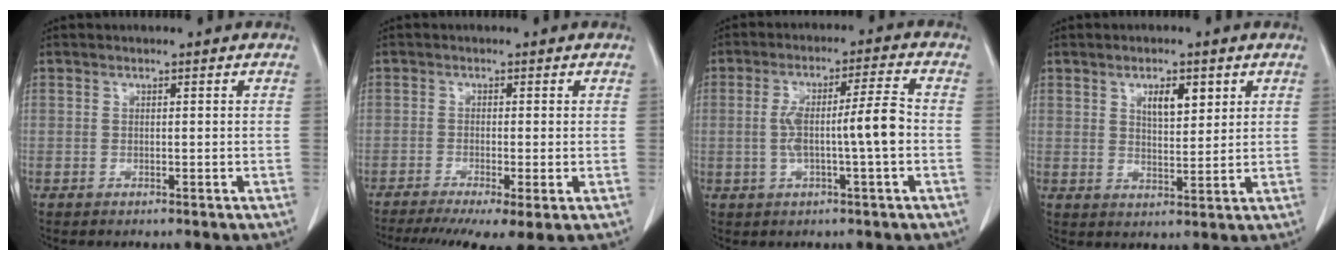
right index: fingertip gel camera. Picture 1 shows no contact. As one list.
[{"total": 9.7, "force": [-6.5, 1.6, 7.1], "torque": [-0.113, -0.018, -0.104]}, {"total": 8.1, "force": [-1.0, 0.1, 8.0], "torque": [-0.148, 0.017, -0.016]}, {"total": 5.0, "force": [2.4, 1.9, 3.9], "torque": [-0.067, -0.001, 0.043]}]